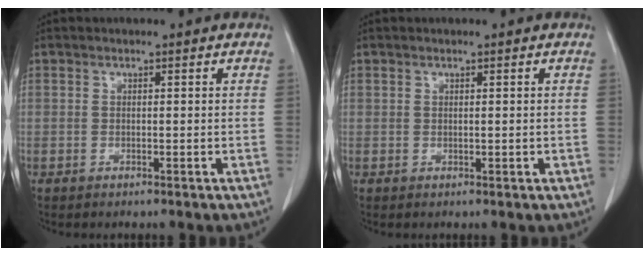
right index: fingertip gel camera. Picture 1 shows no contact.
{"total": 0.0}